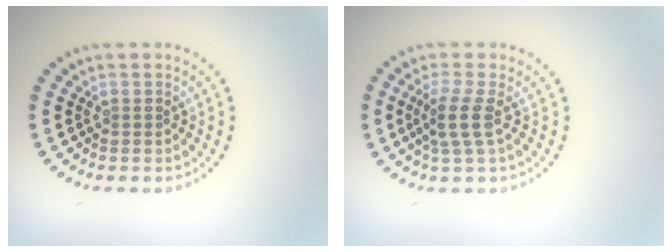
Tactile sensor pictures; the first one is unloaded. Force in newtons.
{"total": 2.7, "press": 2.1, "slide": 1.7}